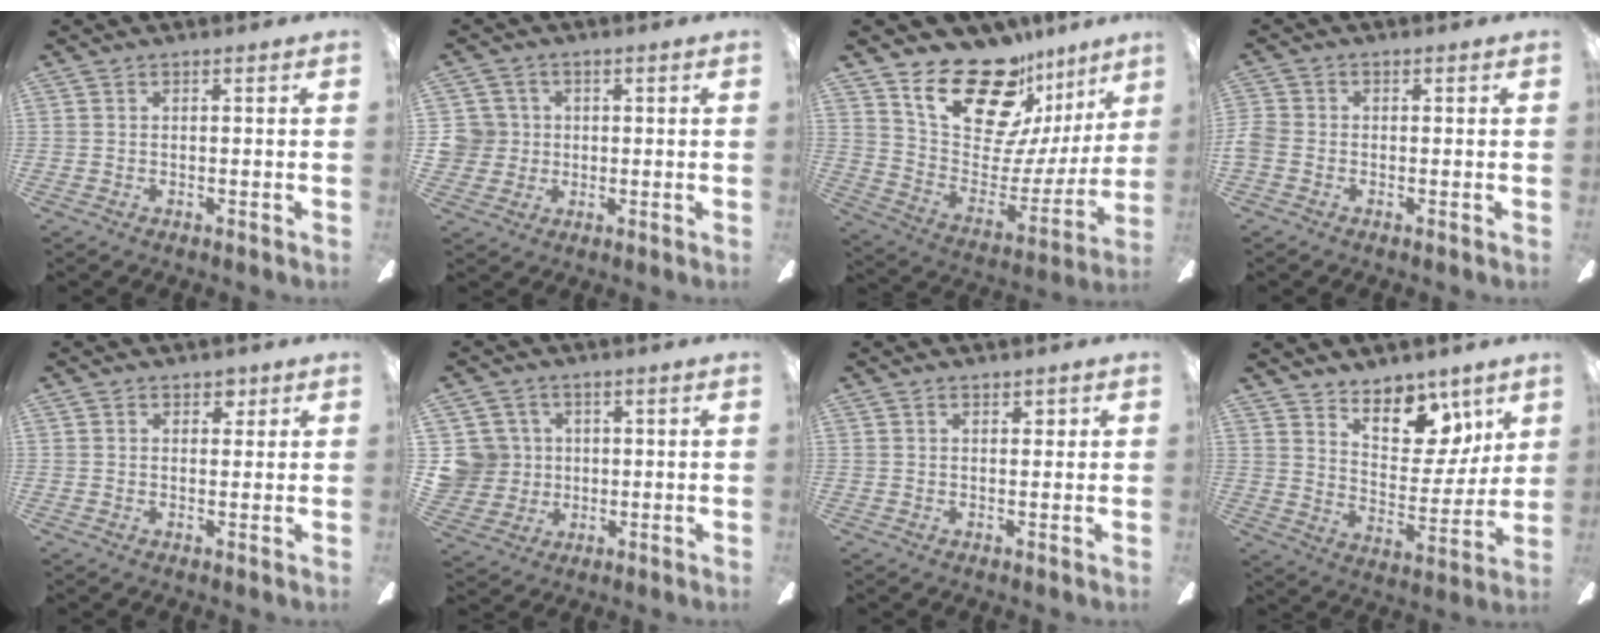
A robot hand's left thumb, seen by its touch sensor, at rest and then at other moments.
{"total": 6.5, "force": [0.7, 6.4, 1.1], "torque": [-0.030, 0.012, 0.016]}
{"total": 24.1, "force": [17.2, 11.2, 12.5], "torque": [-0.189, -0.121, 0.314]}
{"total": 2.9, "force": [-1.1, 2.1, 1.6], "torque": [-0.030, 0.007, -0.020]}
{"total": 2.7, "force": [1.6, 1.9, 1.2], "torque": [-0.002, -0.003, 0.022]}
{"total": 8.4, "force": [1.5, 8.2, 1.0], "torque": [-0.049, 0.004, 0.037]}
{"total": 1.8, "force": [1.0, 1.0, 1.2], "torque": [-0.016, 0.001, 0.015]}
{"total": 13.4, "force": [9.7, 7.2, 5.9], "torque": [-0.080, -0.072, 0.178]}